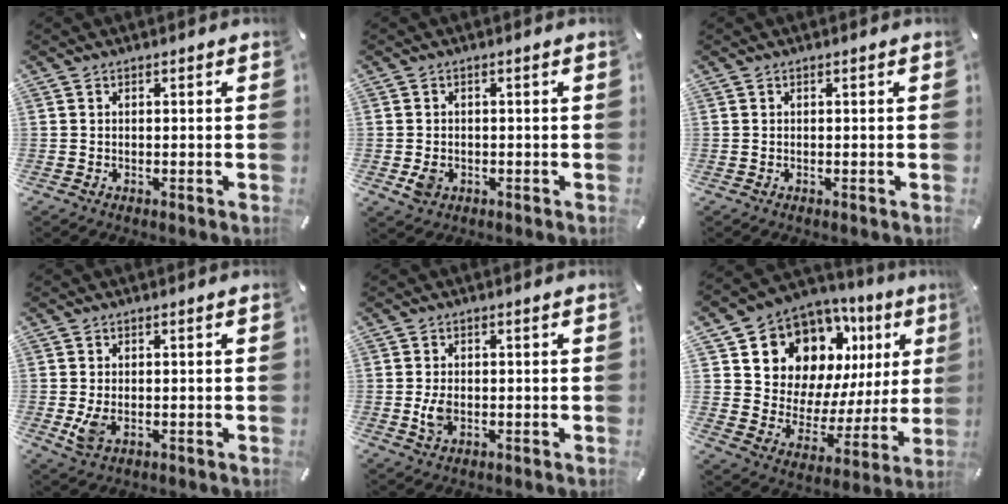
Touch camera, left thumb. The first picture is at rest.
{"total": 3.1, "force": [-0.8, 2.3, 1.9], "torque": [-0.046, -0.001, -0.016]}
{"total": 0.0}
{"total": 4.0, "force": [-0.6, 2.2, 3.3], "torque": [-0.067, -0.006, -0.013]}
{"total": 3.7, "force": [-0.4, 2.2, 3.0], "torque": [-0.075, -0.003, -0.012]}
{"total": 12.8, "force": [8.9, 8.5, 3.4], "torque": [-0.063, -0.093, 0.162]}